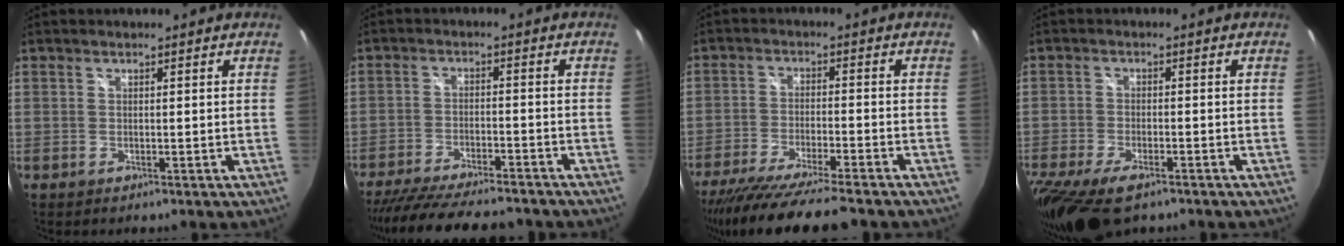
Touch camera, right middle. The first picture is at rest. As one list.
[{"total": 19.3, "force": [-16.6, 4.1, 8.9], "torque": [-0.176, -0.031, -0.252]}, {"total": 15.7, "force": [-13.6, 0.6, 7.8], "torque": [-0.157, -0.037, -0.223]}, {"total": 13.1, "force": [-8.9, 5.2, 8.0], "torque": [-0.197, -0.053, -0.160]}]